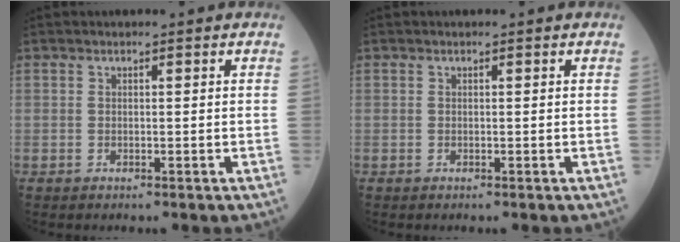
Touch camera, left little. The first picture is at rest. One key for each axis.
{"total": 0.0}